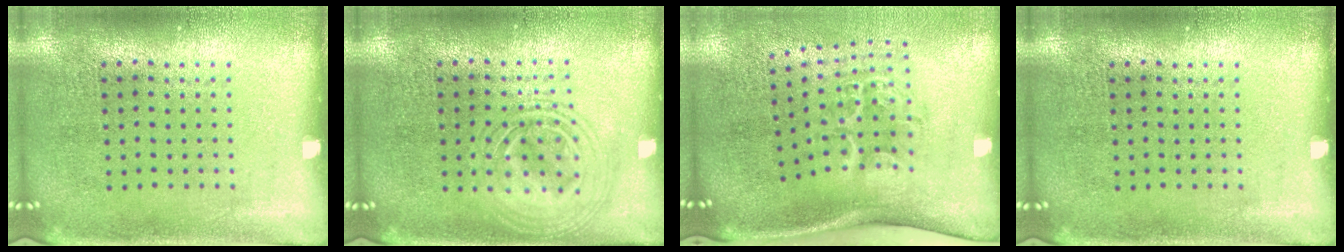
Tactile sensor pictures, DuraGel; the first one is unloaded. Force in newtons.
{"total": 2.9, "press": 2.9, "slide": 0.4}
{"total": 2.2, "press": 1.3, "slide": 1.8}
{"total": 0.0}